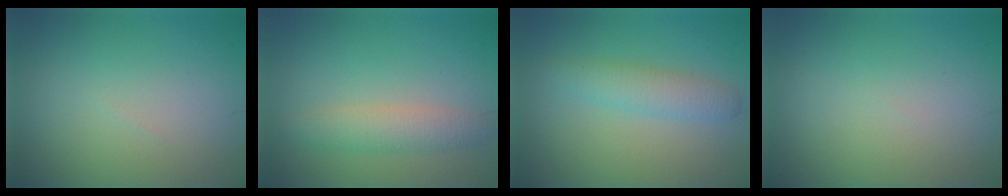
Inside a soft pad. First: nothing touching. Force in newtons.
{"total": 2.6, "press": 2.6, "slide": 0.1}
{"total": 2.4, "press": 2.4, "slide": 0.1}
{"total": 0.0}